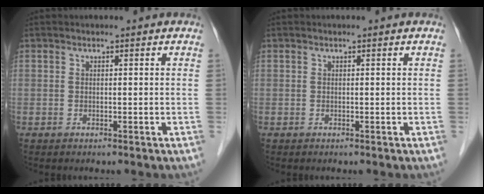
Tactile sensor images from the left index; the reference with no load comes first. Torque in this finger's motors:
{"motor_torque": [0.05, 0.02, -0.02, 0.00]}